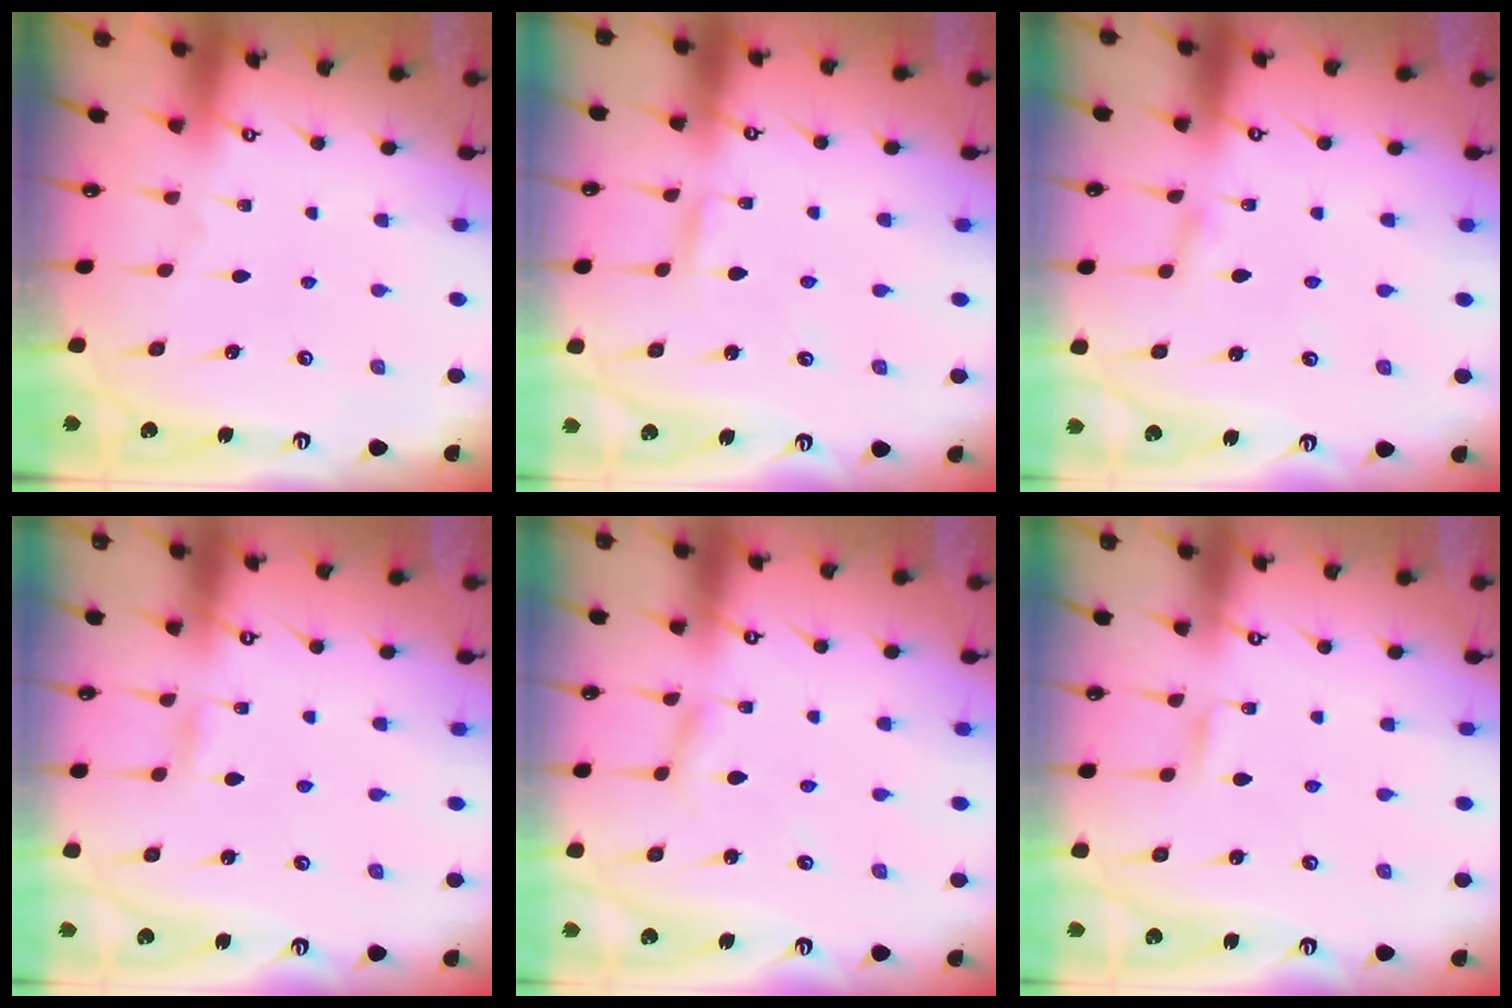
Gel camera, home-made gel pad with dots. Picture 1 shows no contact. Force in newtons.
{"total": 2.6, "press": 2.6, "slide": 0.1}
{"total": 1.7, "press": 1.7, "slide": 0.2}
{"total": 2.8, "press": 2.7, "slide": 0.3}
{"total": 2.2, "press": 2.2, "slide": 0.3}
{"total": 1.8, "press": 1.8, "slide": 0.2}